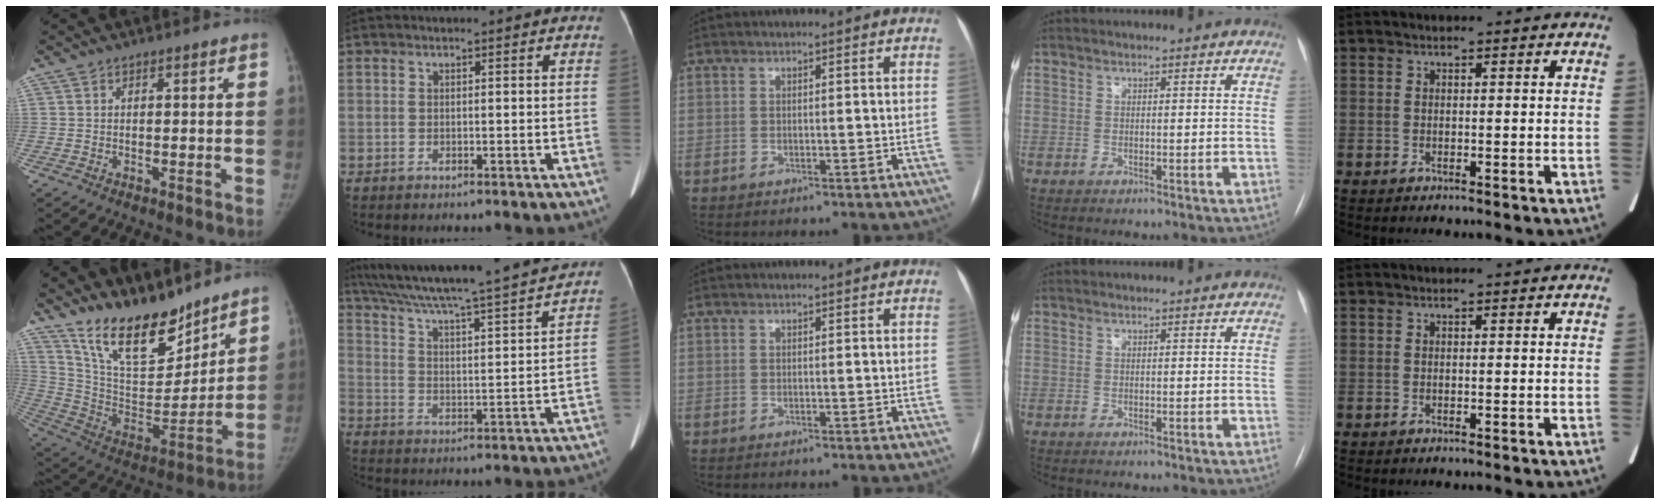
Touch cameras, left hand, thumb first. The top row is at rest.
{"thumb": {"total": 20.0, "force": [16.0, 7.4, 9.4], "torque": [-0.110, -0.104, 0.286]}, "index": {"total": 23.1, "force": [20.6, -0.7, 10.4], "torque": [-0.180, -0.017, 0.300]}}